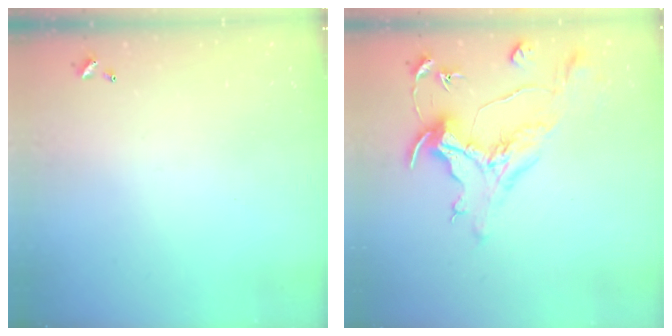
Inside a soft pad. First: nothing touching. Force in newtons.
{"total": 1.5, "press": 0.8, "slide": 1.2}